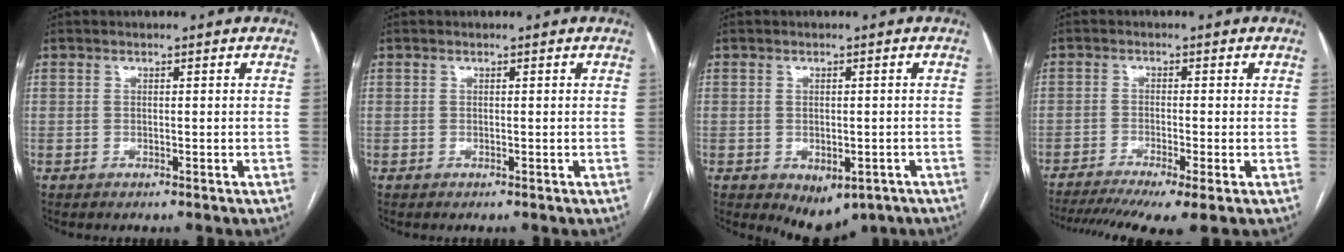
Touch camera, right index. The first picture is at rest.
{"total": 0.0}
{"total": 5.7, "force": [-3.0, 3.5, 3.4], "torque": [-0.034, -0.002, -0.031]}
{"total": 11.5, "force": [-8.3, 0.9, 8.0], "torque": [-0.130, -0.018, -0.131]}